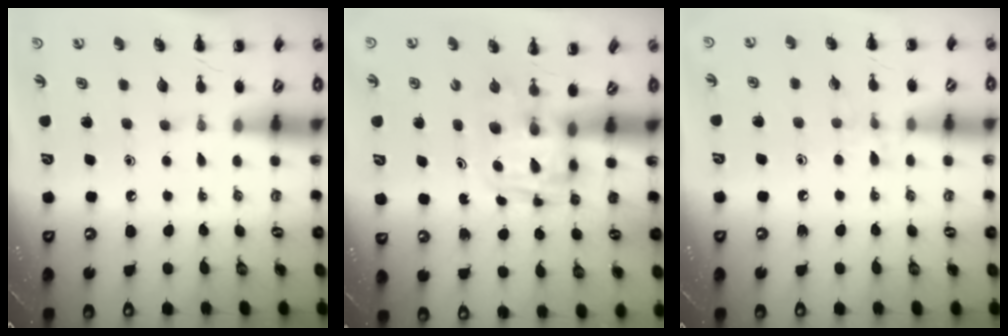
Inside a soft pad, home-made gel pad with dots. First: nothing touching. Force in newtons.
{"total": 2.7, "press": 2.7, "slide": 0.2}
{"total": 7.4, "press": 7.2, "slide": 1.5}